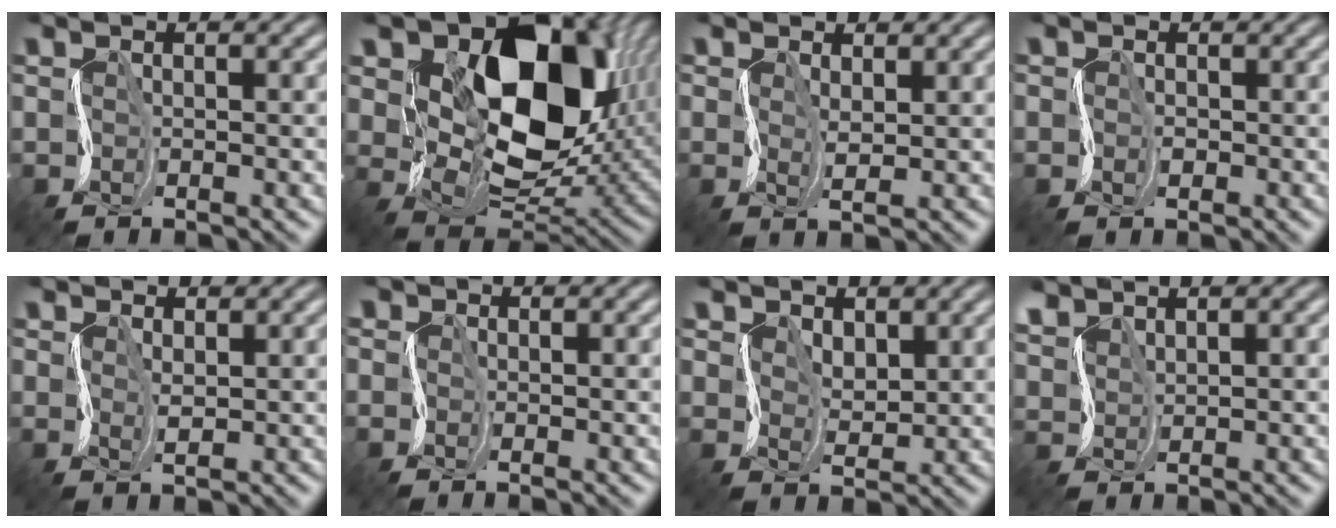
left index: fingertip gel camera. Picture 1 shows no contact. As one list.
[{"total": 13.9, "force": [4.1, 9.3, 9.4], "torque": [-0.145, -0.003, 0.079]}, {"total": 1.4, "force": [0.7, 0.9, 0.8], "torque": [-0.027, 0.007, 0.010]}, {"total": 1.1, "force": [-0.1, 1.1, 0.2], "torque": [-0.001, 0.005, -0.005]}, {"total": 1.1, "force": [0.6, 0.8, 0.4], "torque": [-0.020, 0.008, 0.008]}, {"total": 3.0, "force": [0.4, 2.6, 1.4], "torque": [-0.020, 0.011, -0.022]}, {"total": 3.8, "force": [2.1, 2.7, 1.7], "torque": [-0.047, 0.017, 0.022]}, {"total": 2.1, "force": [1.9, 0.0, -0.9], "torque": [-0.001, 0.010, 0.041]}]